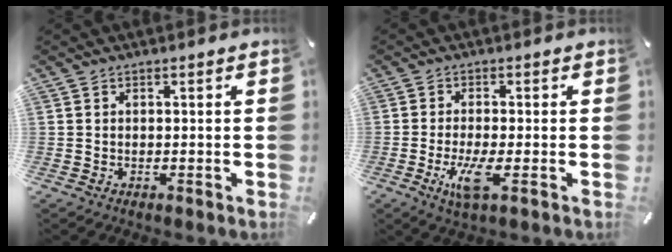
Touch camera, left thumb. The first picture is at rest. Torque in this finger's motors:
{"motor_torque": [0.34, 0.54, 0.15, 0.13, 0.10]}